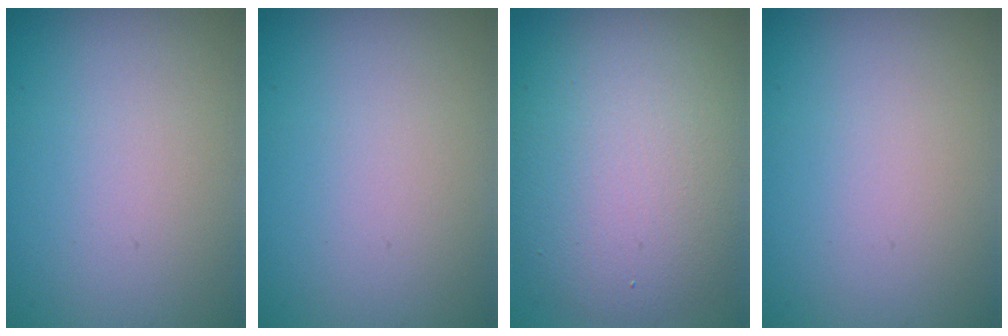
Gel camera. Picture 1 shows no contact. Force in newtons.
{"total": 0.0}
{"total": 9.4, "press": 9.4, "slide": 0.2}
{"total": 0.0}